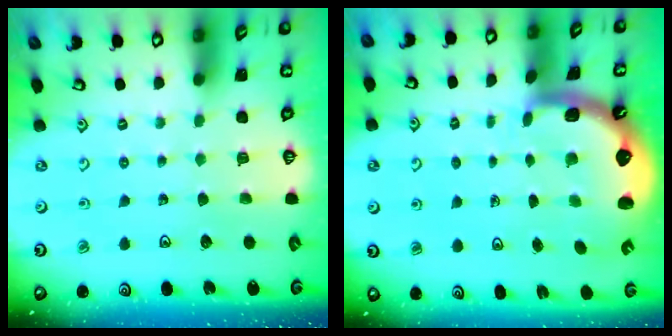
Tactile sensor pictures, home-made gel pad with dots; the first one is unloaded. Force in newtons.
{"total": 3.4, "press": 2.5, "slide": 2.3}